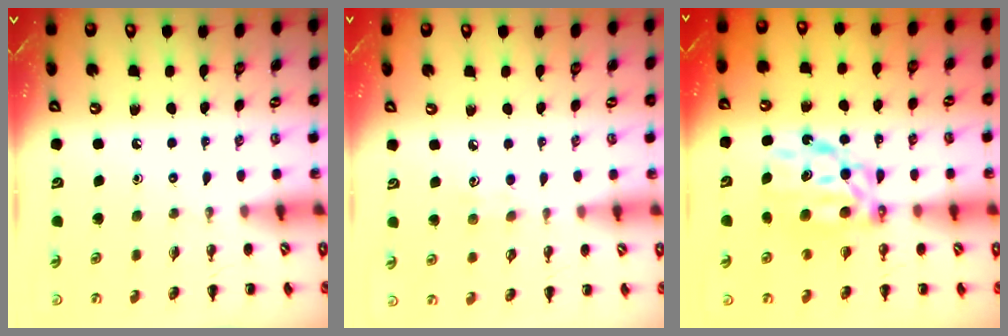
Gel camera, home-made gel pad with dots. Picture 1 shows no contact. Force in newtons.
{"total": 4.7, "press": 4.5, "slide": 1.3}
{"total": 8.7, "press": 8.6, "slide": 1.4}